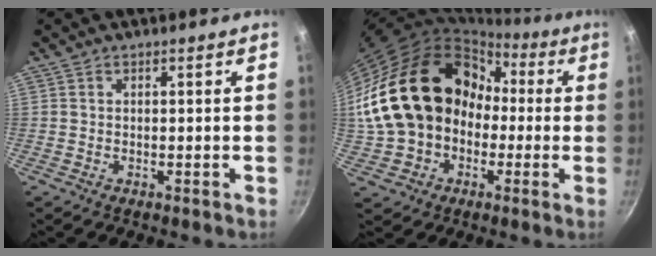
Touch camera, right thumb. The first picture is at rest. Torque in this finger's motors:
{"motor_torque": [-1.41, 2.70, 2.26, -0.51, 0.34]}